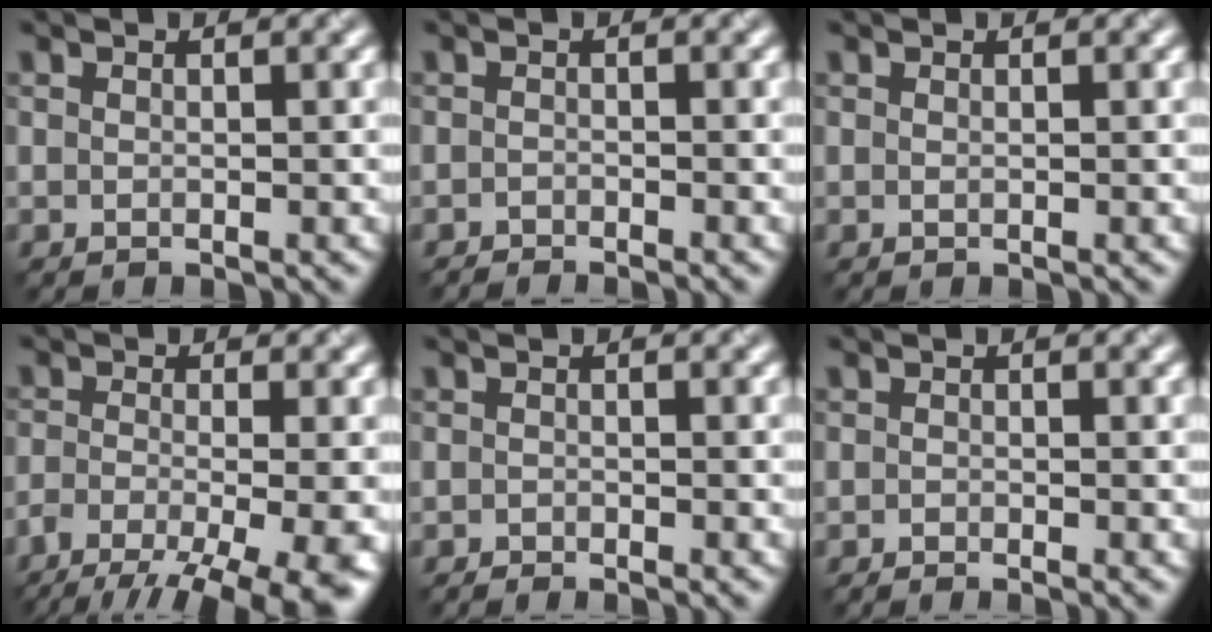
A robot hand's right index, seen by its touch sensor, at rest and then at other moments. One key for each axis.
{"total": 1.4, "fx": -1.4, "fy": -0.1, "fz": 0.1, "tx": -0.004, "ty": -0.002, "tz": -0.029}
{"total": 0.0}
{"total": 12.8, "fx": -9.0, "fy": 4.6, "fz": 7.9, "tx": -0.136, "ty": -0.035, "tz": -0.110}
{"total": 1.0, "fx": -1.0, "fy": -0.1, "fz": 0.2, "tx": -0.003, "ty": 0.001, "tz": -0.020}
{"total": 0.9, "fx": -0.7, "fy": 0.1, "fz": 0.5, "tx": -0.007, "ty": 0.001, "tz": -0.014}